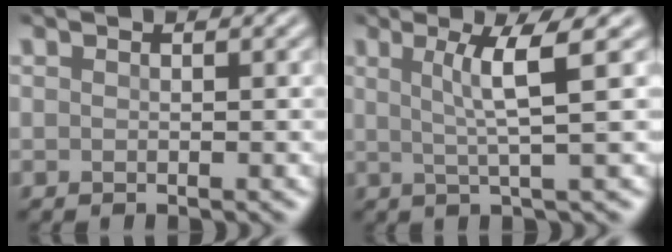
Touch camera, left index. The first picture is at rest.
{"total": 4.2, "force": [1.2, 0.5, 4.0], "torque": [-0.069, 0.001, 0.022]}